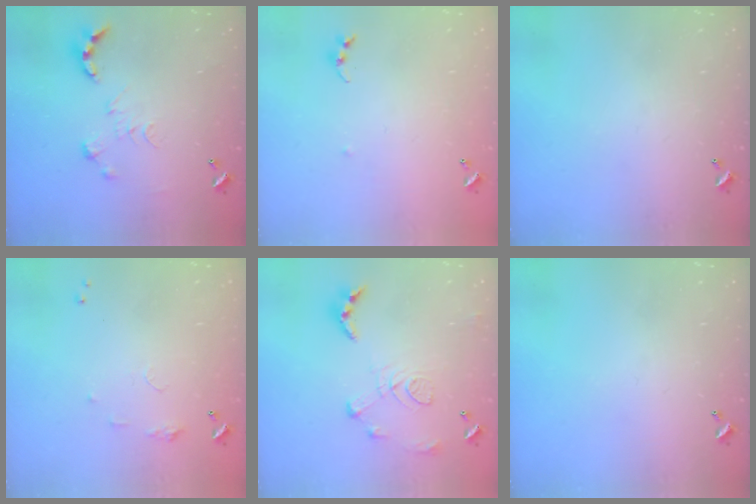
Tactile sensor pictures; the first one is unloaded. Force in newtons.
{"total": 5.0, "press": 5.0, "slide": 0.6}
{"total": 0.0}
{"total": 6.3, "press": 6.3, "slide": 0.7}
{"total": 11.4, "press": 11.3, "slide": 1.0}
{"total": 0.0}